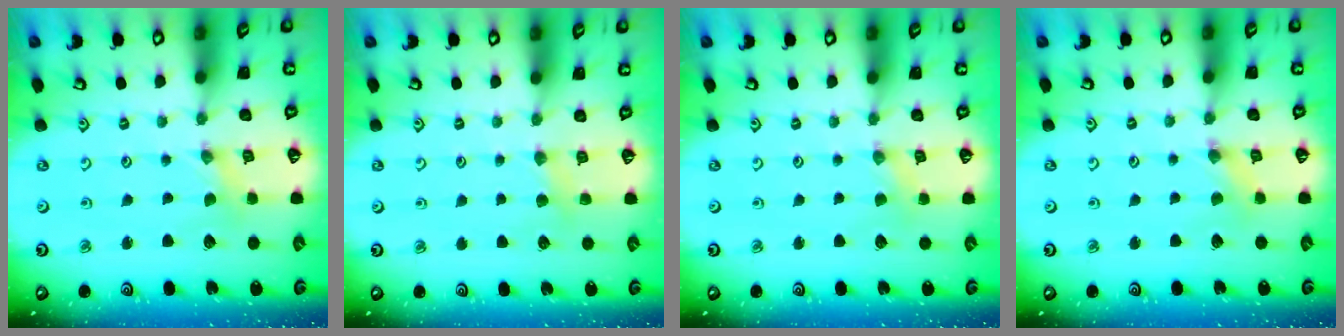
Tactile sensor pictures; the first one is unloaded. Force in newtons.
{"total": 3.8, "press": 3.7, "slide": 0.8}
{"total": 2.3, "press": 2.3, "slide": 0.3}
{"total": 1.0, "press": 1.0, "slide": 0.3}